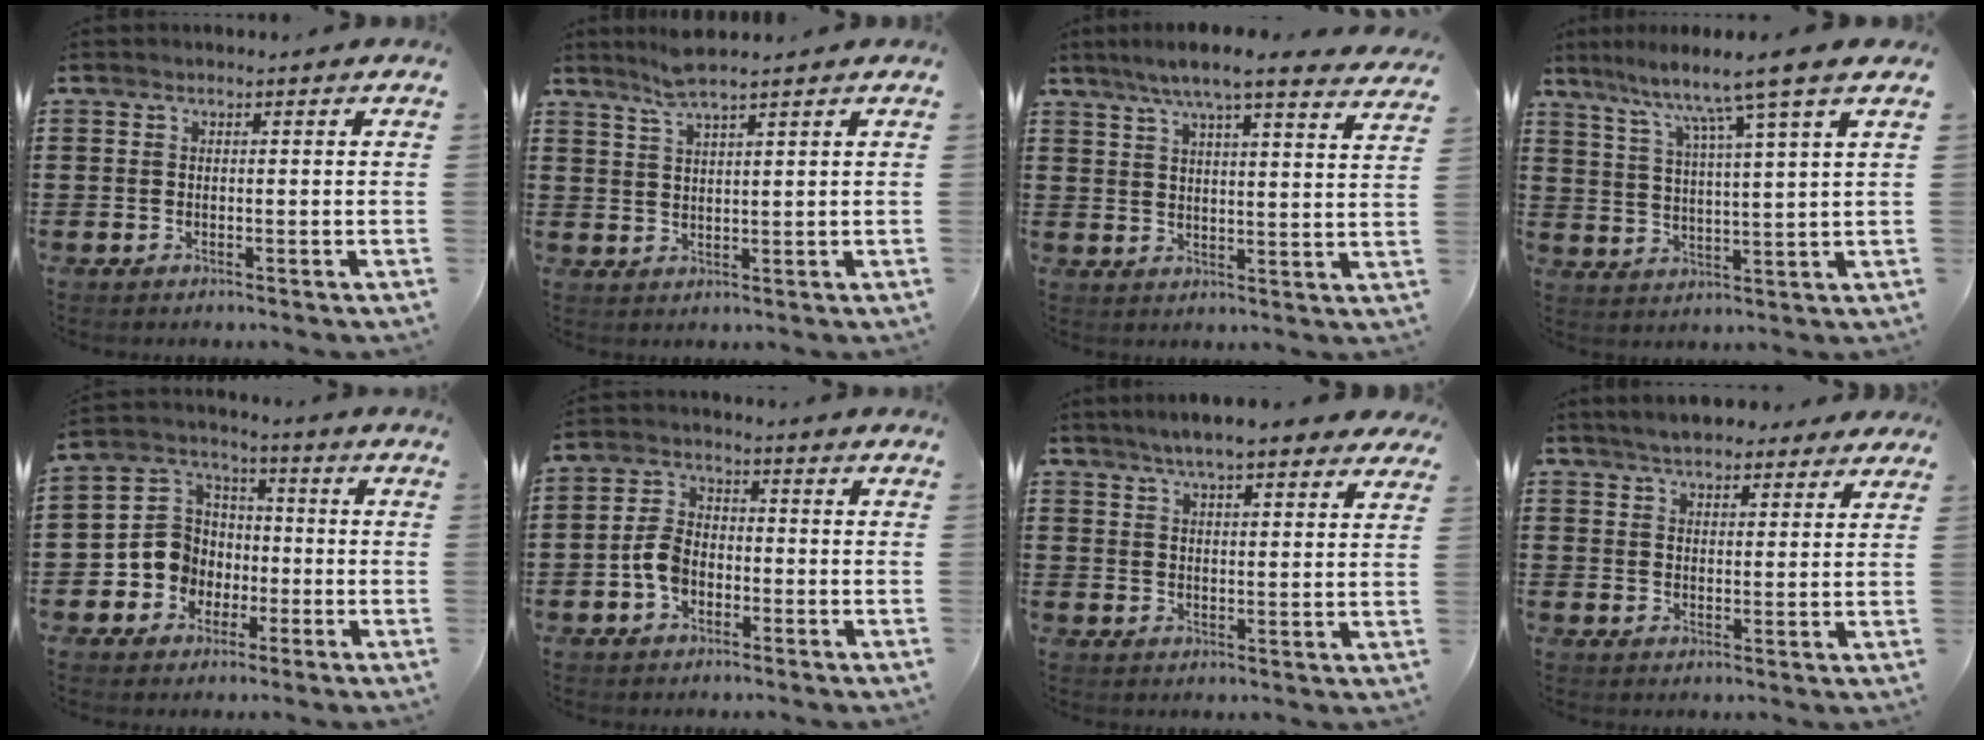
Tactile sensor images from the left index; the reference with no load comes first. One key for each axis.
{"total": 4.5, "fx": 3.8, "fy": 0.1, "fz": 2.6, "tx": -0.060, "ty": -0.004, "tz": 0.068}
{"total": 7.0, "fx": 5.9, "fy": -0.1, "fz": 3.7, "tx": -0.089, "ty": -0.022, "tz": 0.103}
{"total": 7.7, "fx": 5.9, "fy": -1.2, "fz": 4.8, "tx": -0.116, "ty": -0.032, "tz": 0.091}
{"total": 8.0, "fx": -2.0, "fy": 7.5, "fz": 1.8, "tx": -0.082, "ty": 0.009, "tz": -0.042}
{"total": 4.9, "fx": -1.8, "fy": 3.4, "fz": 3.1, "tx": -0.085, "ty": 0.002, "tz": -0.040}
{"total": 5.7, "fx": 4.9, "fy": 0.9, "fz": 2.7, "tx": -0.069, "ty": -0.006, "tz": 0.088}
{"total": 4.9, "fx": 4.4, "fy": 1.5, "fz": 1.4, "tx": -0.041, "ty": -0.002, "tz": 0.083}